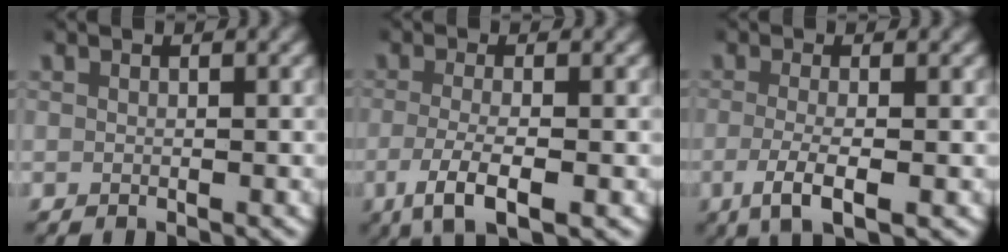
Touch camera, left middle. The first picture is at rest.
{"total": 4.5, "force": [-1.9, 1.3, 3.9], "torque": [-0.085, -0.016, -0.025]}
{"total": 3.8, "force": [-1.4, 0.9, 3.4], "torque": [-0.078, -0.016, -0.017]}